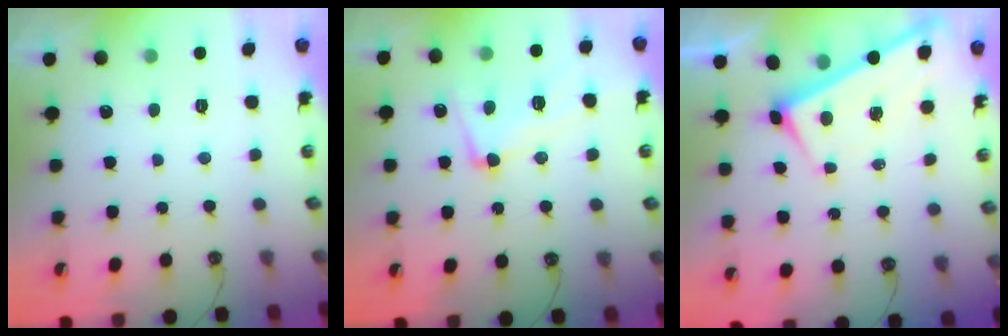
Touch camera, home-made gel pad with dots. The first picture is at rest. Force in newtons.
{"total": 4.9, "press": 4.7, "slide": 1.0}
{"total": 1.2, "press": 1.2, "slide": 0.2}